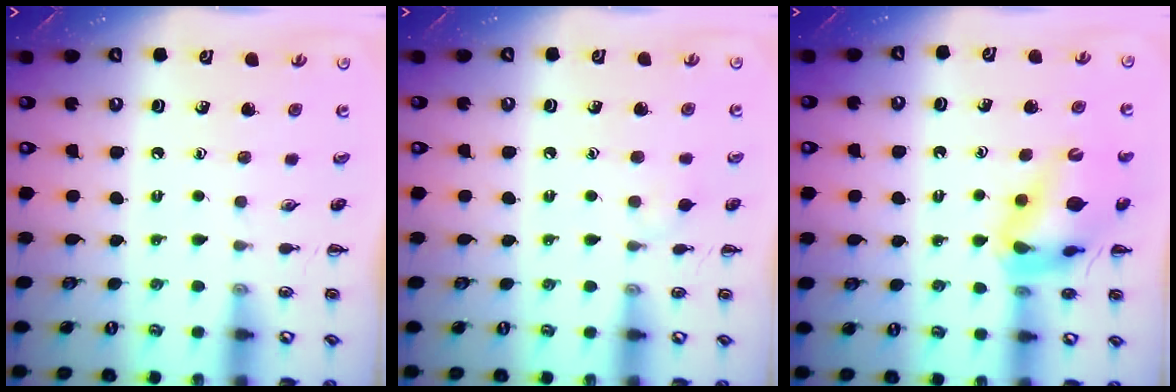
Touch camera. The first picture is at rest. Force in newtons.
{"total": 4.7, "press": 4.4, "slide": 1.8}
{"total": 13.1, "press": 12.7, "slide": 3.0}